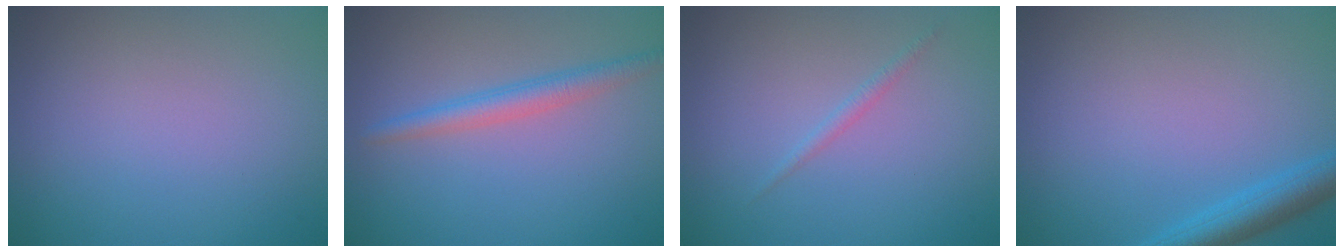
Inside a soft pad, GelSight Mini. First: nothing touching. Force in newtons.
{"total": 2.5, "press": 2.5, "slide": 0.0}
{"total": 0.8, "press": 0.8, "slide": 0.1}
{"total": 3.1, "press": 3.1, "slide": 0.2}